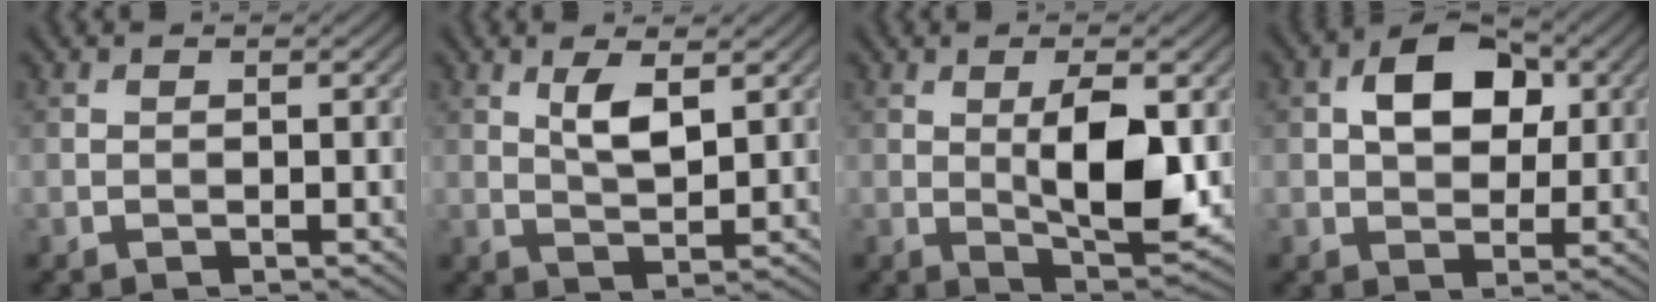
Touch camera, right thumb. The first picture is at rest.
{"total": 4.2, "force": [1.8, 1.4, 3.5], "torque": [-0.076, -0.004, 0.036]}
{"total": 7.9, "force": [0.5, 2.7, 7.4], "torque": [-0.127, -0.003, 0.013]}
{"total": 7.4, "force": [1.8, 5.0, 5.1], "torque": [-0.087, 0.009, 0.023]}